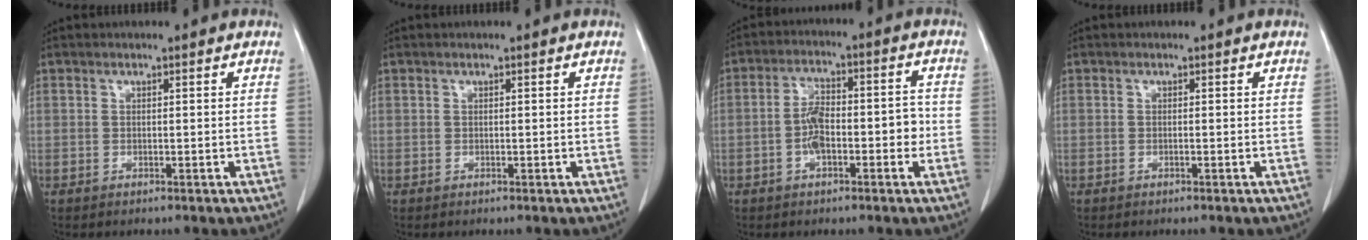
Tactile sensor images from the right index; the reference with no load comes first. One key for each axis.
{"total": 0.0}
{"total": 7.4, "fx": -1.7, "fy": 3.3, "fz": 6.4, "tx": -0.116, "ty": 0.029, "tz": -0.029}
{"total": 0.0}